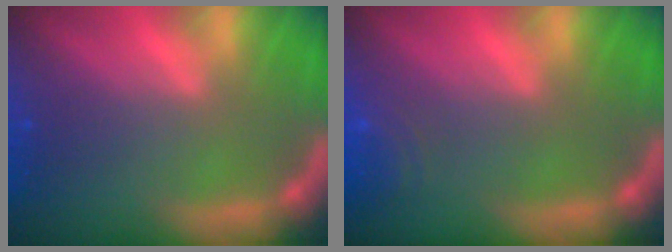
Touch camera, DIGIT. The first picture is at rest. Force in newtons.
{"total": 3.5}